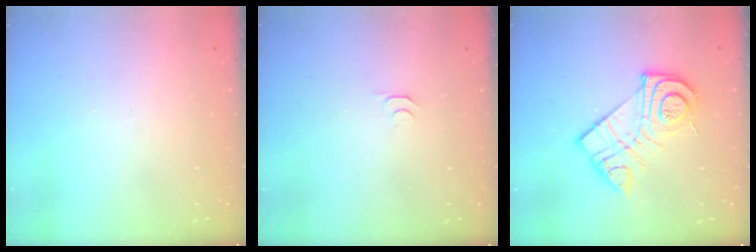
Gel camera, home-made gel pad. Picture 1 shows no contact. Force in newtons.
{"total": 3.4, "press": 3.4, "slide": 0.5}
{"total": 16.7, "press": 16.7, "slide": 0.7}